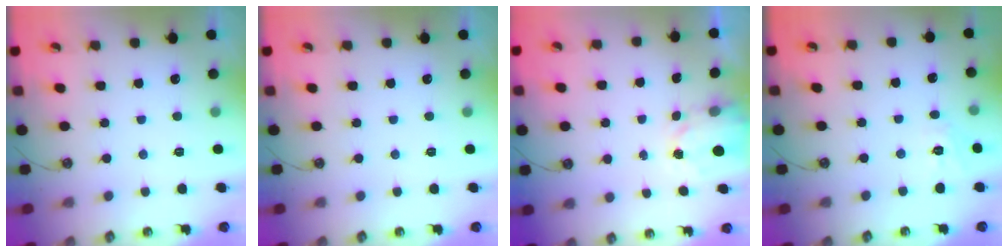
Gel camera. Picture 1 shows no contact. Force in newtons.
{"total": 0.0}
{"total": 2.6, "press": 2.6, "slide": 0.4}
{"total": 5.3, "press": 5.3, "slide": 0.4}